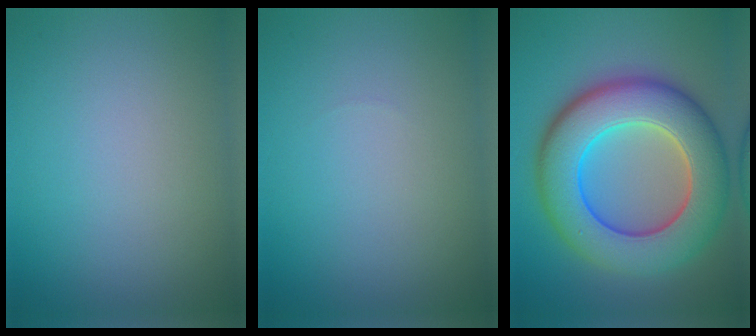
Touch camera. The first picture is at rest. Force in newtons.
{"total": 0.0}
{"total": 11.8, "press": 11.8, "slide": 0.7}